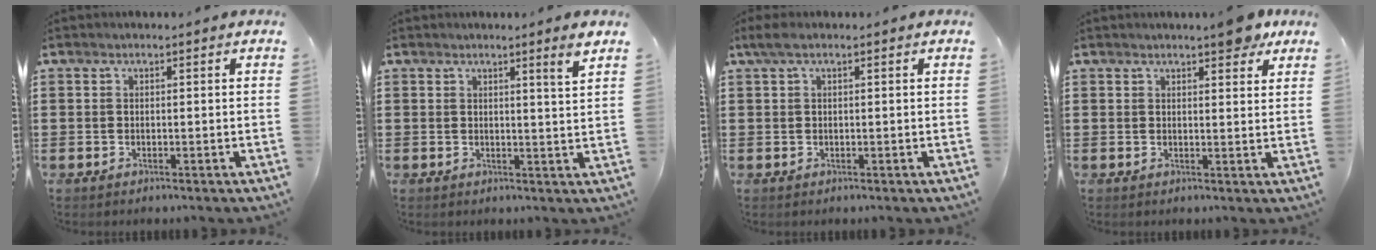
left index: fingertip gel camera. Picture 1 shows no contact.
{"total": 2.7, "force": [2.0, -0.5, 1.7], "torque": [-0.030, -0.007, 0.032]}
{"total": 1.5, "force": [0.1, 0.5, 1.4], "torque": [-0.034, -0.001, -0.001]}
{"total": 5.0, "force": [4.0, 1.2, 2.8], "torque": [-0.031, -0.014, 0.066]}